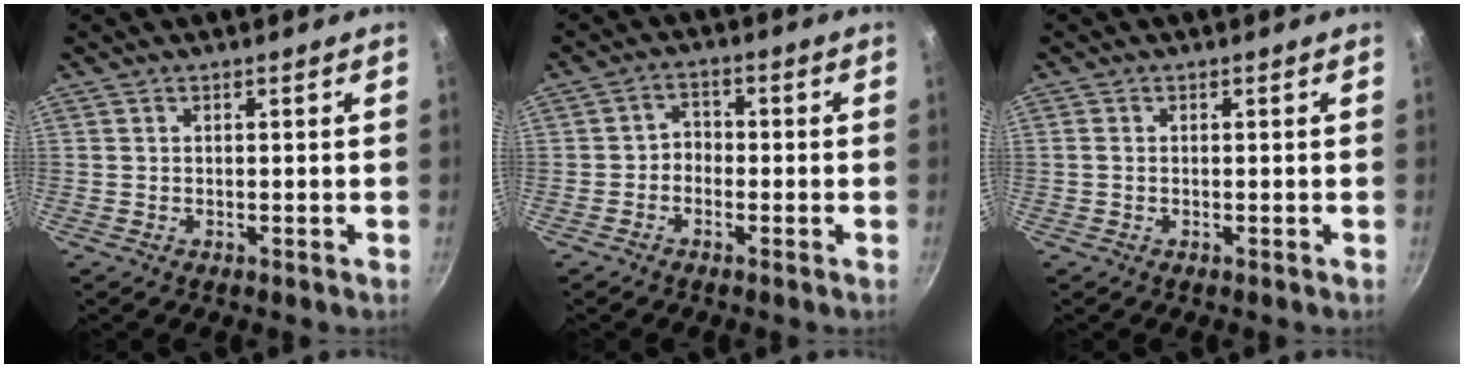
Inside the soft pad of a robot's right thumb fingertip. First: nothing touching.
{"total": 2.6, "force": [-1.2, 2.0, 1.2], "torque": [-0.005, 0.017, -0.026]}
{"total": 0.7, "force": [-0.1, 0.5, 0.4], "torque": [-0.009, 0.002, -0.003]}